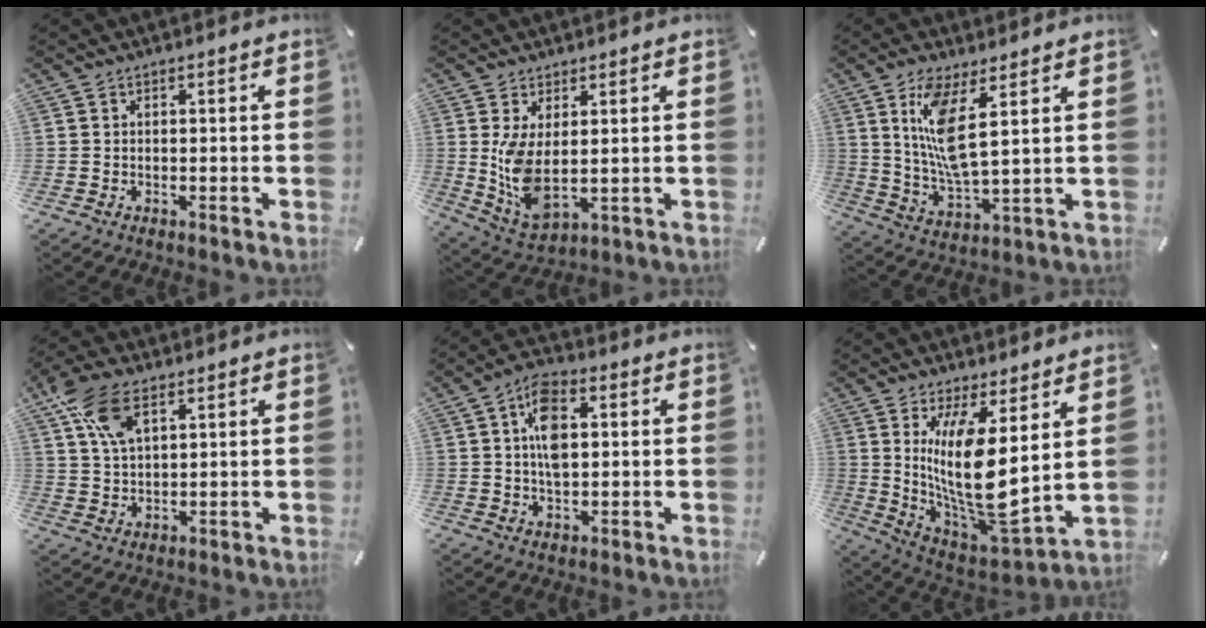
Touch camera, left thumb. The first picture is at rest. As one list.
[{"total": 8.5, "force": [1.8, 4.0, 7.3], "torque": [-0.170, -0.034, 0.033]}, {"total": 11.1, "force": [5.1, 3.1, 9.4], "torque": [-0.203, -0.018, 0.087]}, {"total": 10.8, "force": [5.3, 5.8, 7.4], "torque": [-0.156, -0.008, 0.099]}, {"total": 9.3, "force": [1.6, 5.5, 7.4], "torque": [-0.134, 0.002, 0.023]}, {"total": 17.0, "force": [5.2, 5.8, 15.1], "torque": [-0.307, -0.060, 0.094]}]